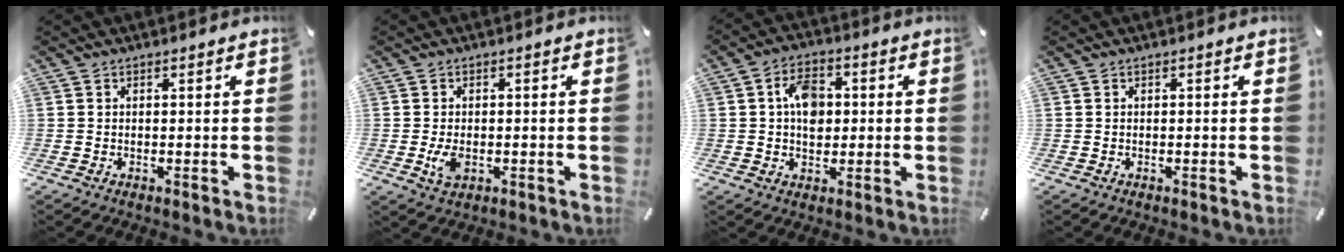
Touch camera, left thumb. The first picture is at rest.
{"total": 3.9, "force": [-0.6, 2.4, 3.0], "torque": [-0.073, -0.005, -0.013]}
{"total": 7.9, "force": [0.8, 5.7, 5.4], "torque": [-0.080, 0.002, 0.010]}
{"total": 0.0}